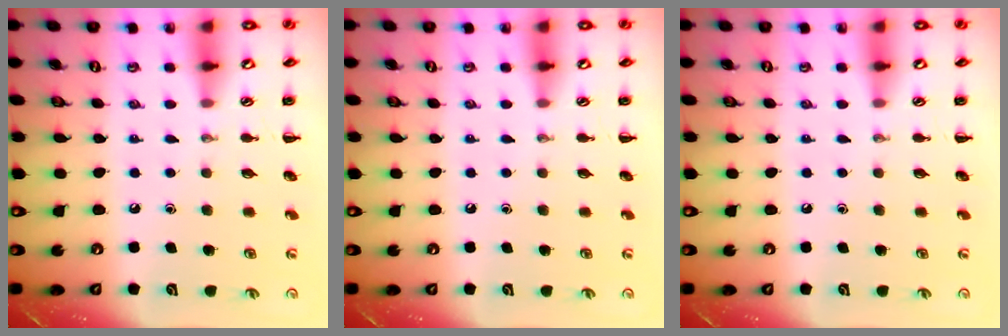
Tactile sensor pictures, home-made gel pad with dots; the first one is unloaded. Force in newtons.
{"total": 0.0}
{"total": 0.0}